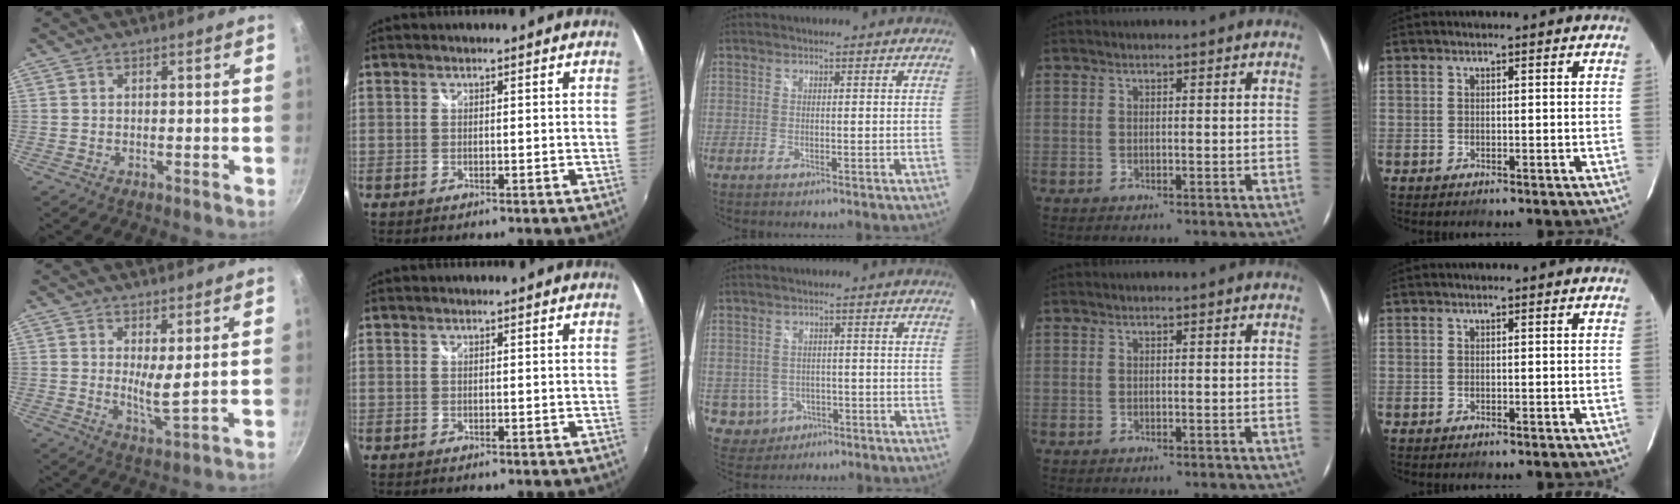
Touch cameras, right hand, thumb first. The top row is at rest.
{"thumb": {"total": 4.9, "force": [1.9, 0.8, 4.4], "torque": [-0.078, -0.039, 0.030]}, "middle": {"total": 6.1, "force": [-1.8, 5.6, 1.7], "torque": [-0.052, 0.003, -0.010]}}